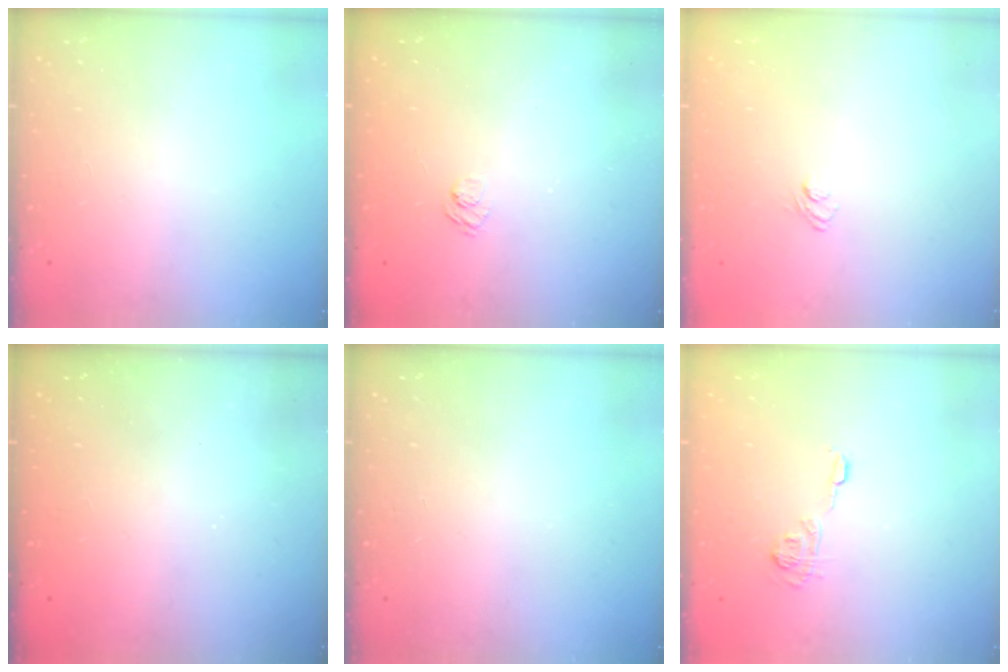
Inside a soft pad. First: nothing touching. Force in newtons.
{"total": 2.4, "press": 2.0, "slide": 1.3}
{"total": 4.3, "press": 4.0, "slide": 1.4}
{"total": 2.4, "press": 2.2, "slide": 0.8}
{"total": 0.0}
{"total": 7.8, "press": 7.8, "slide": 0.6}